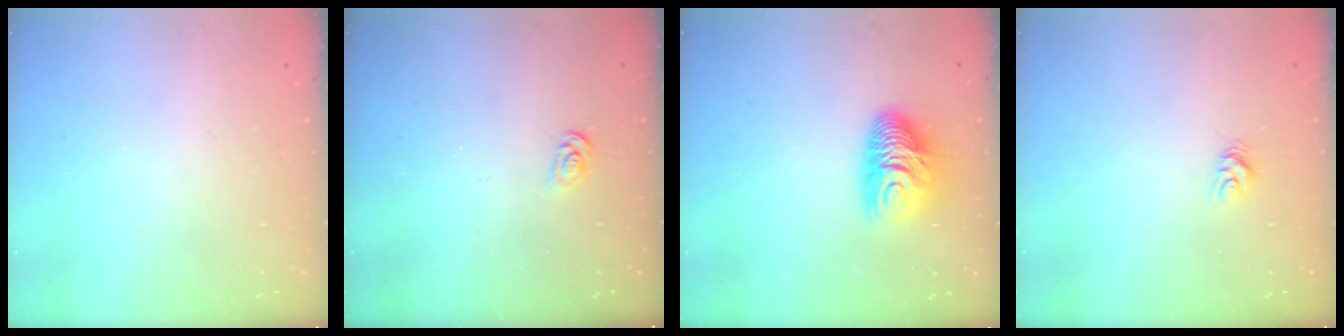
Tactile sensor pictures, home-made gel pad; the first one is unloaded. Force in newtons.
{"total": 2.5, "press": 2.5, "slide": 0.3}
{"total": 11.0, "press": 11.0, "slide": 0.8}
{"total": 4.6, "press": 4.6, "slide": 0.3}